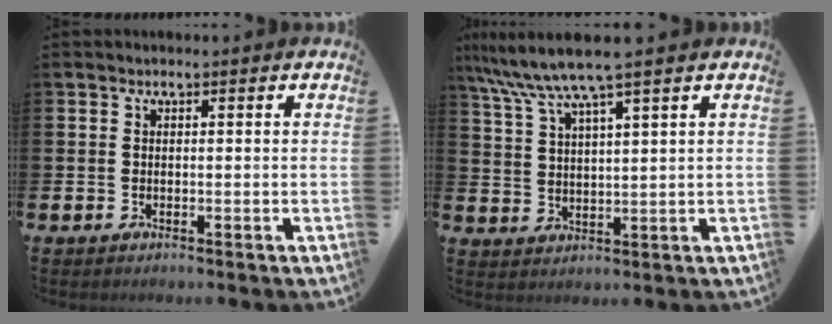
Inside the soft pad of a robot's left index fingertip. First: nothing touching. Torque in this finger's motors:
{"motor_torque": [0.42, -0.62, 0.87, 0.21]}